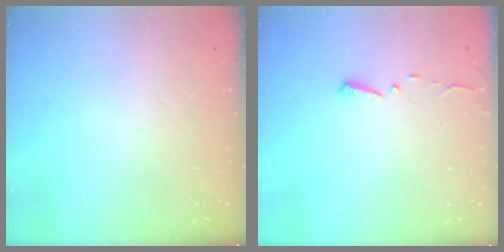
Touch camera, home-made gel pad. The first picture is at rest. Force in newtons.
{"total": 3.0, "press": 2.9, "slide": 0.3}